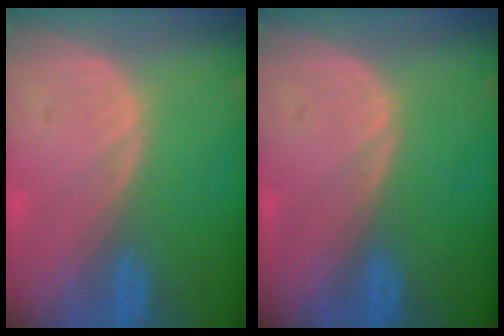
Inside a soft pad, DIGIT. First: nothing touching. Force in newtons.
{"total": 0.0}